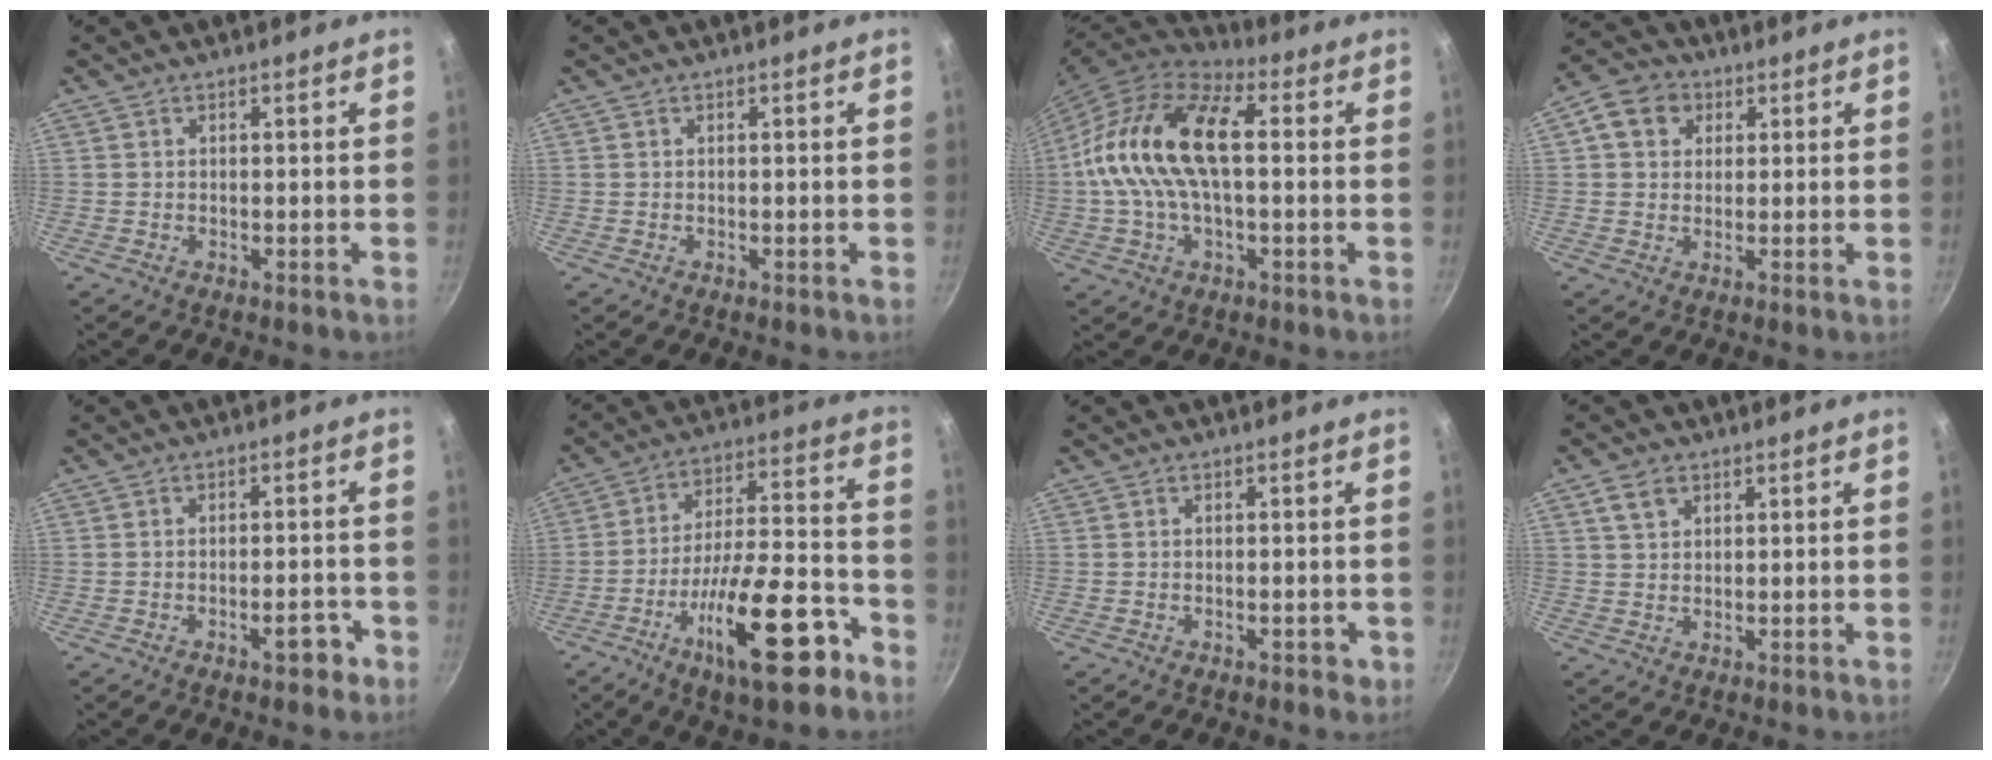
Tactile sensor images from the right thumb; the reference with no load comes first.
{"total": 0.0}
{"total": 19.4, "force": [1.6, 10.4, 16.3], "torque": [-0.306, 0.030, 0.013]}
{"total": 7.0, "force": [2.1, 5.9, 3.1], "torque": [-0.025, 0.002, 0.024]}
{"total": 4.3, "force": [-2.3, 1.8, 3.2], "torque": [-0.025, 0.022, -0.030]}
{"total": 19.7, "force": [-10.2, 6.3, 15.6], "torque": [-0.226, 0.058, -0.162]}
{"total": 2.0, "force": [-0.8, 1.0, 1.6], "torque": [-0.017, 0.005, -0.011]}
{"total": 3.6, "force": [1.8, 2.6, 1.8], "torque": [-0.020, 0.000, 0.034]}